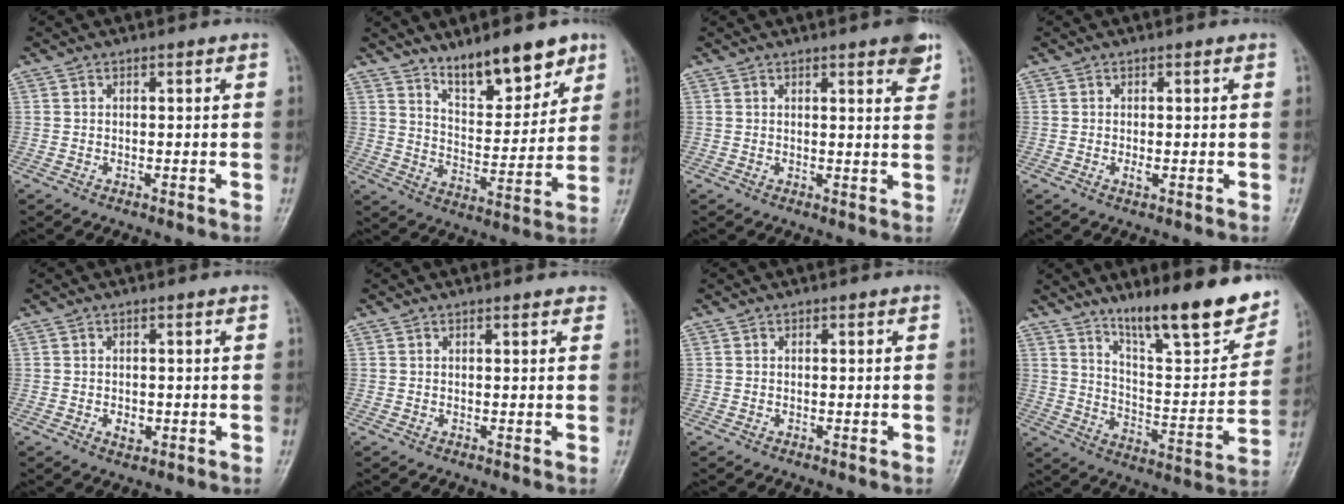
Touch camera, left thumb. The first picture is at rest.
{"total": 12.7, "force": [9.2, 4.6, 7.5], "torque": [-0.080, -0.068, 0.158]}
{"total": 4.9, "force": [3.1, 0.9, 3.7], "torque": [-0.038, -0.014, 0.035]}
{"total": 1.1, "force": [0.1, 0.3, 1.1], "torque": [-0.021, 0.000, 0.003]}
{"total": 2.1, "force": [-0.3, 1.4, 1.5], "torque": [-0.017, 0.000, -0.001]}
{"total": 1.7, "force": [1.4, 0.5, 0.8], "torque": [-0.002, 0.001, 0.013]}
{"total": 0.0}
{"total": 19.6, "force": [14.1, 4.2, 13.0], "torque": [-0.151, -0.082, 0.226]}